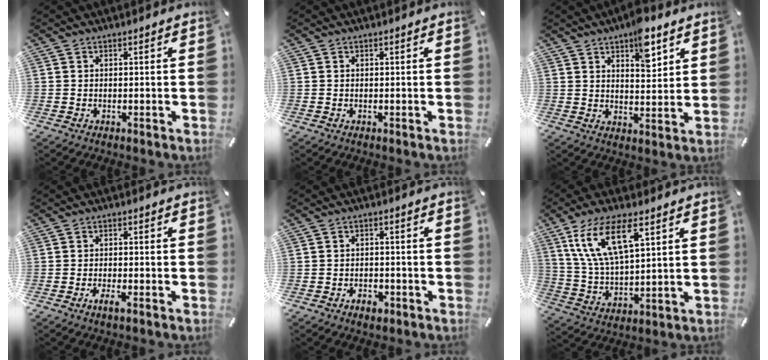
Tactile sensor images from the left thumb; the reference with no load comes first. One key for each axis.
{"total": 0.0}
{"total": 9.2, "fx": 6.1, "fy": 4.0, "fz": 5.7, "tx": -0.070, "ty": -0.034, "tz": 0.100}
{"total": 2.4, "fx": -1.3, "fy": 0.7, "fz": 2.0, "tx": -0.032, "ty": 0.003, "tz": -0.022}
{"total": 3.1, "fx": -1.8, "fy": 2.0, "fz": 1.5, "tx": -0.025, "ty": 0.008, "tz": -0.034}
{"total": 13.6, "fx": 7.5, "fy": 5.3, "fz": 10.0, "tx": -0.229, "ty": -0.012, "tz": 0.134}